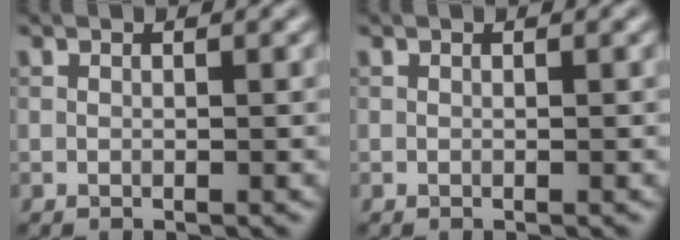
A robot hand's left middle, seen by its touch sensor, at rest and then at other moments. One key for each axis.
{"total": 0.0}